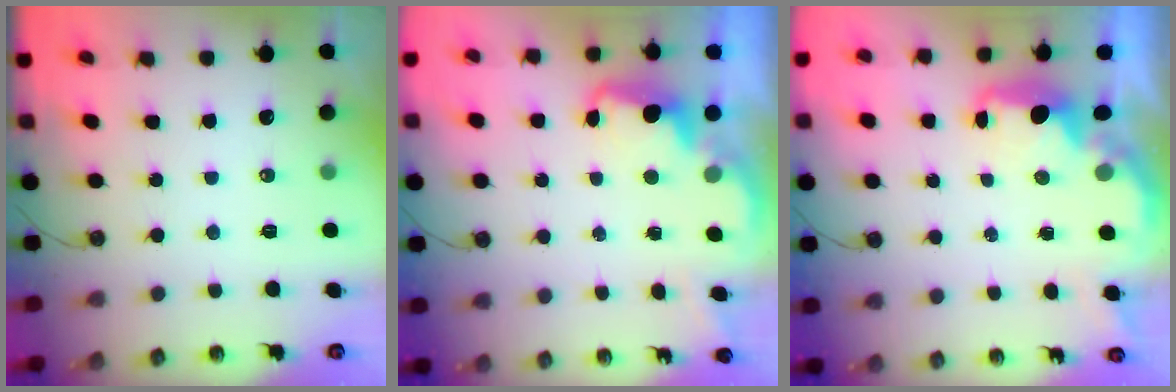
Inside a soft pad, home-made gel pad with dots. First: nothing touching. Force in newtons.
{"total": 2.6, "press": 2.5, "slide": 0.6}
{"total": 2.8, "press": 2.8, "slide": 0.4}